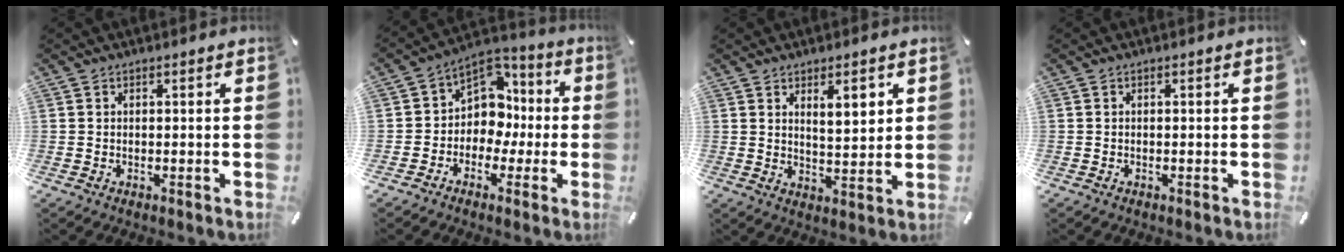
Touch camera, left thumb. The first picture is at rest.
{"total": 10.3, "force": [-0.4, 9.4, 4.1], "torque": [-0.070, -0.002, -0.003]}
{"total": 6.5, "force": [3.5, 2.8, 4.7], "torque": [-0.062, -0.016, 0.054]}
{"total": 0.0}